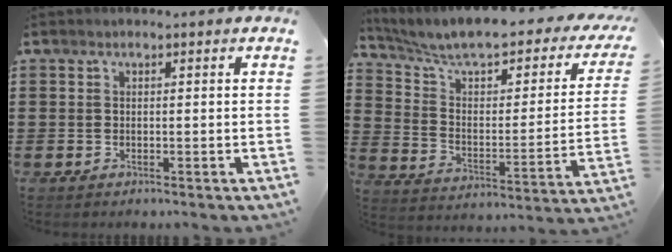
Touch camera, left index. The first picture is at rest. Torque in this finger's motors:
{"motor_torque": [2.14, 0.00, 1.05, 0.21]}